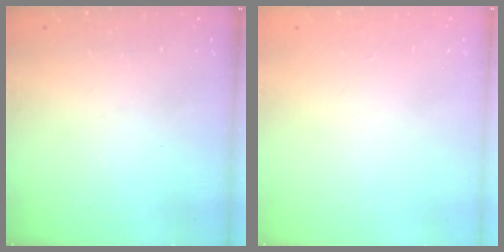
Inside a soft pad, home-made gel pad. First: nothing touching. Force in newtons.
{"total": 0.0}